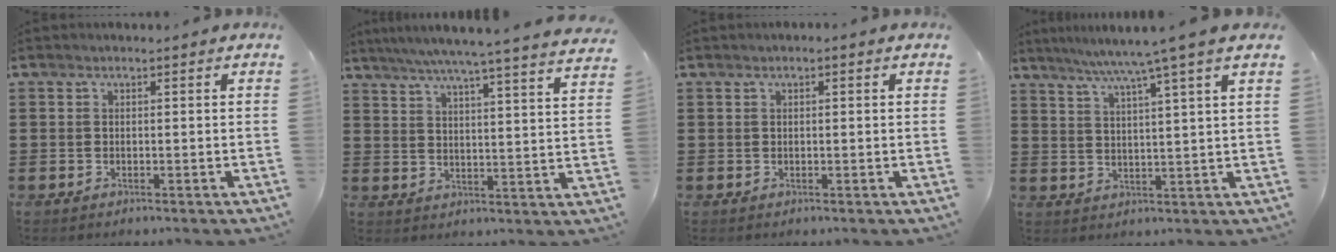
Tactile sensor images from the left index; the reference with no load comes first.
{"total": 5.9, "force": [5.1, -0.9, 2.7], "torque": [-0.072, -0.035, 0.084]}
{"total": 0.5, "force": [0.1, 0.2, 0.5], "torque": [-0.010, 0.000, 0.003]}
{"total": 6.6, "force": [4.8, -1.3, 4.3], "torque": [-0.097, -0.020, 0.077]}